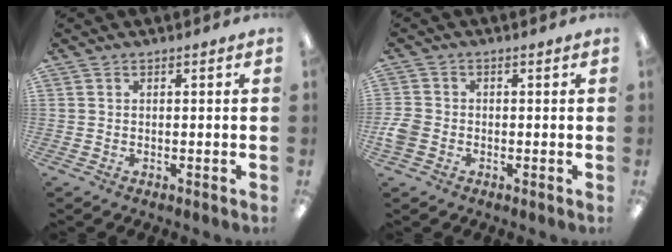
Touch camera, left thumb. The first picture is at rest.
{"total": 3.8, "force": [-1.2, 3.0, 2.1], "torque": [-0.038, 0.007, -0.021]}